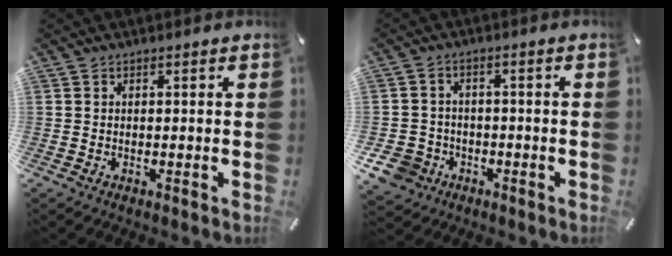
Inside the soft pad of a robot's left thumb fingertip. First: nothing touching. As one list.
[{"total": 7.4, "force": [-3.5, 6.1, 2.0], "torque": [-0.070, 0.023, -0.070]}]